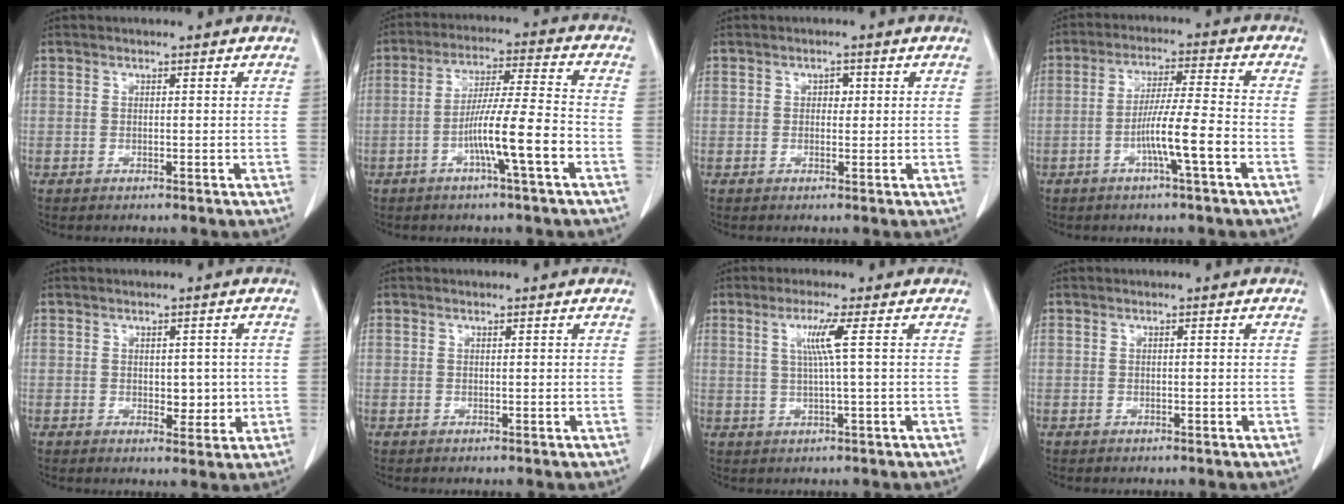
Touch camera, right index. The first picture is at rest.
{"total": 10.0, "force": [-3.8, -0.3, 9.3], "torque": [-0.168, 0.005, -0.070]}
{"total": 1.5, "force": [0.3, 1.0, 1.0], "torque": [-0.011, 0.001, 0.002]}
{"total": 7.8, "force": [-3.0, -0.5, 7.2], "torque": [-0.134, 0.001, -0.055]}
{"total": 3.6, "force": [-0.1, 2.1, 2.9], "torque": [-0.032, -0.003, 0.006]}
{"total": 0.0}
{"total": 4.4, "force": [1.1, -1.0, 4.1], "torque": [-0.084, 0.000, 0.023]}
{"total": 0.0}